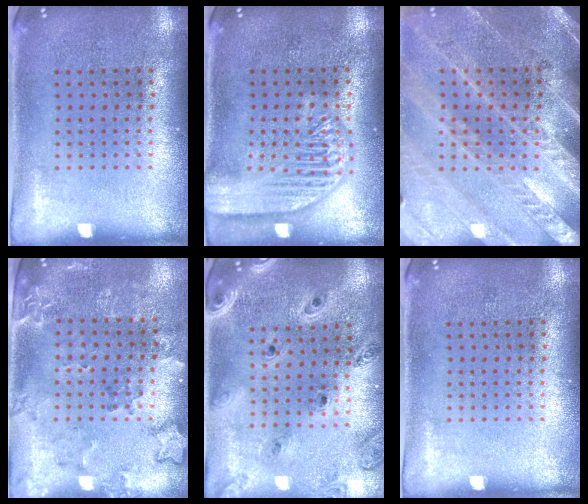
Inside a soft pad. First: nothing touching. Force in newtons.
{"total": 3.4, "press": 3.4, "slide": 0.3}
{"total": 2.9, "press": 2.6, "slide": 1.1}
{"total": 1.8, "press": 1.5, "slide": 0.9}
{"total": 1.4, "press": 1.3, "slide": 0.2}
{"total": 0.0}